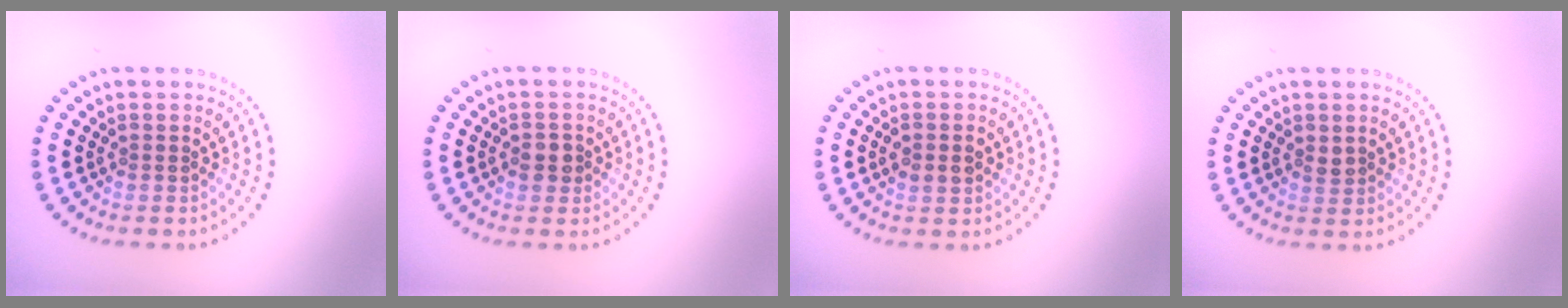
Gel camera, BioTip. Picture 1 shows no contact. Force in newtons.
{"total": 1.4, "press": 1.4, "slide": 0.2}
{"total": 1.6, "press": 1.6, "slide": 0.1}
{"total": 0.8, "press": 0.7, "slide": 0.2}